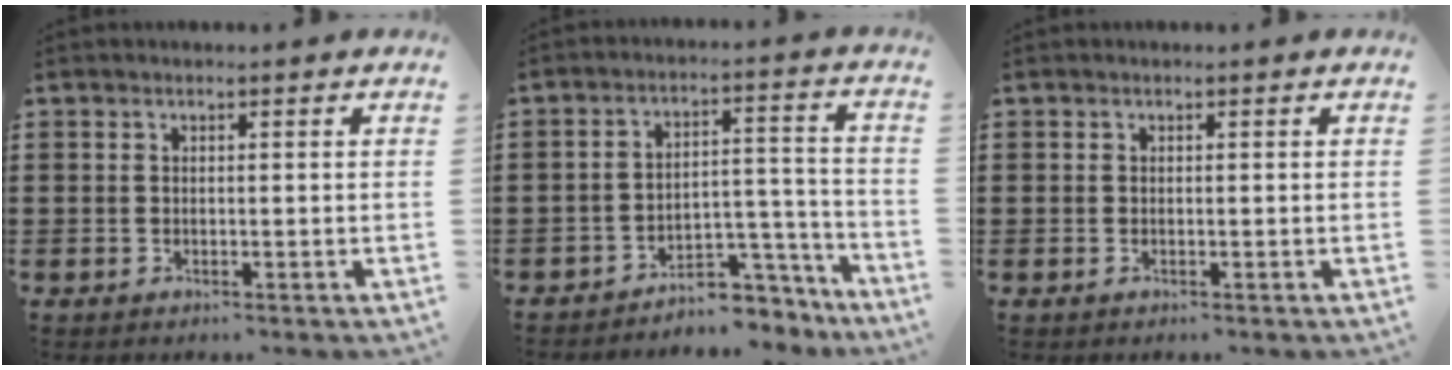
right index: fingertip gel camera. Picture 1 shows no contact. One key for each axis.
{"total": 5.4, "fx": -5.0, "fy": 1.5, "fz": 1.3, "tx": -0.023, "ty": 0.013, "tz": -0.099}
{"total": 0.0}